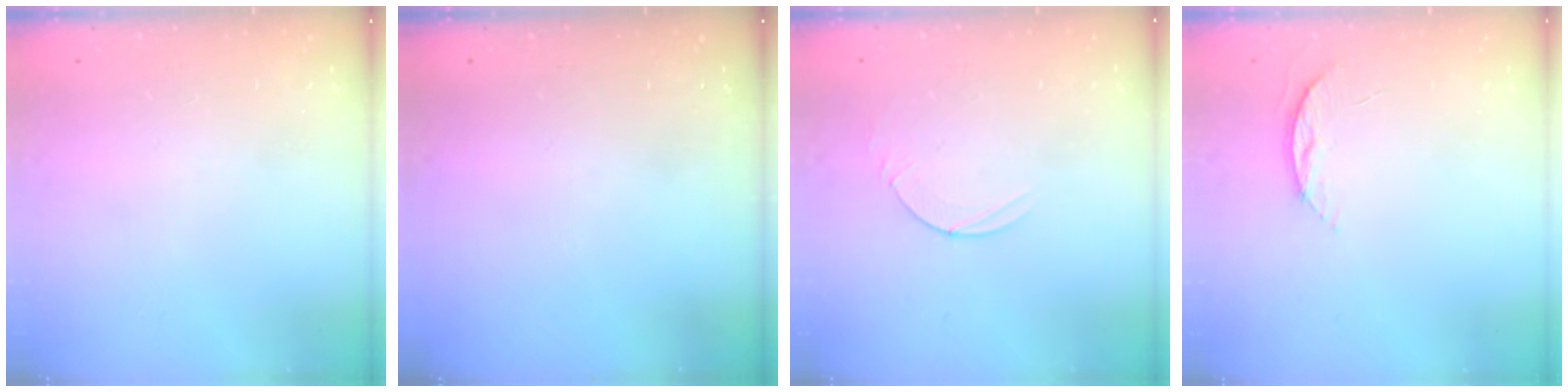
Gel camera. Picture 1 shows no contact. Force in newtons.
{"total": 0.0}
{"total": 4.9, "press": 4.9, "slide": 0.4}
{"total": 5.8, "press": 5.8, "slide": 0.6}